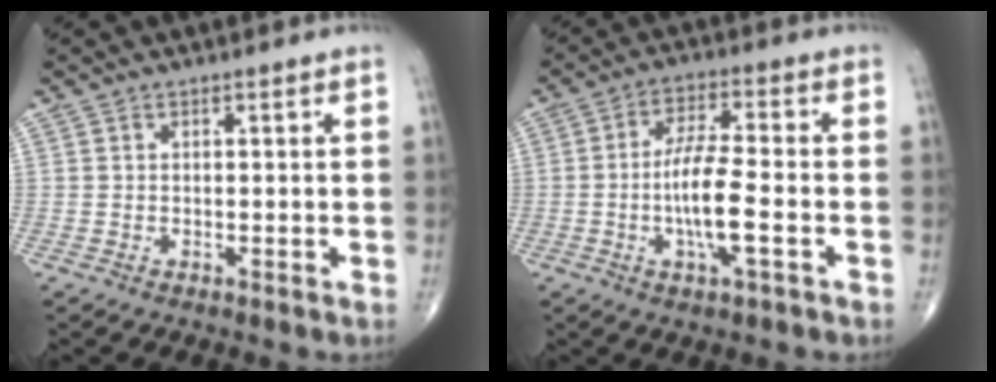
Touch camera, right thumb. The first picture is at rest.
{"total": 9.8, "force": [-2.2, 2.1, 9.3], "torque": [-0.181, 0.013, -0.042]}